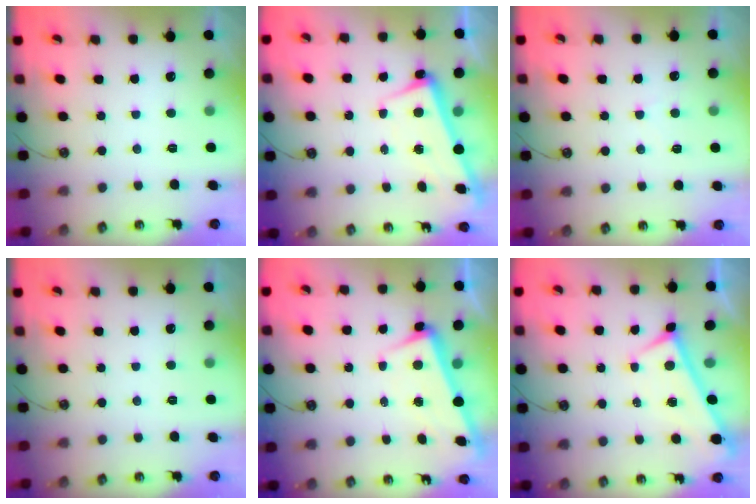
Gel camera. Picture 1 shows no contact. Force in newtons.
{"total": 2.2, "press": 2.0, "slide": 0.8}
{"total": 3.3, "press": 3.3, "slide": 0.4}
{"total": 0.0}
{"total": 3.0, "press": 2.8, "slide": 1.0}
{"total": 0.0}